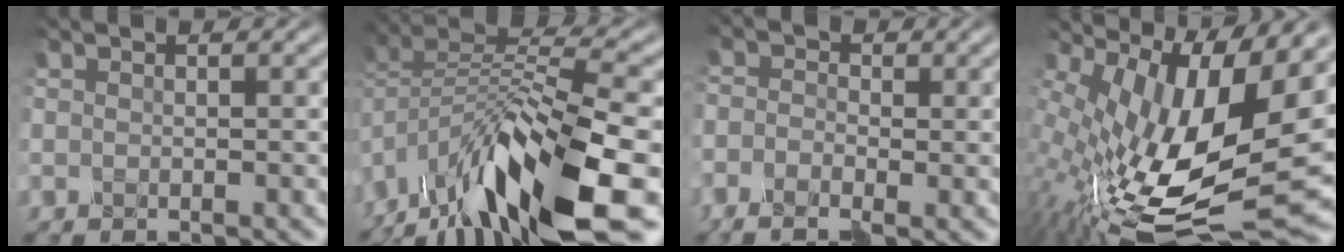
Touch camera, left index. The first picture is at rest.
{"total": 11.1, "force": [-7.2, 3.2, 7.8], "torque": [-0.153, 0.019, -0.118]}
{"total": 2.0, "force": [-1.8, 0.9, 0.0], "torque": [-0.002, 0.005, -0.040]}
{"total": 14.9, "force": [2.1, 6.6, 13.2], "torque": [-0.251, -0.020, 0.055]}